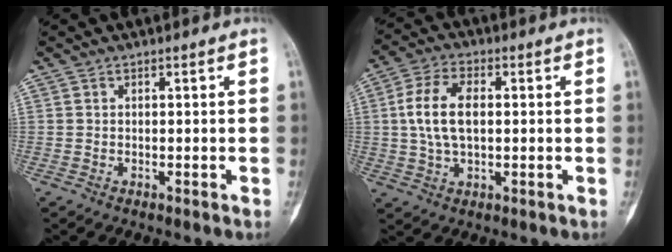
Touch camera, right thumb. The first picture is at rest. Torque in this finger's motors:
{"motor_torque": [1.19, 1.34, 1.03, -0.29, 0.31]}